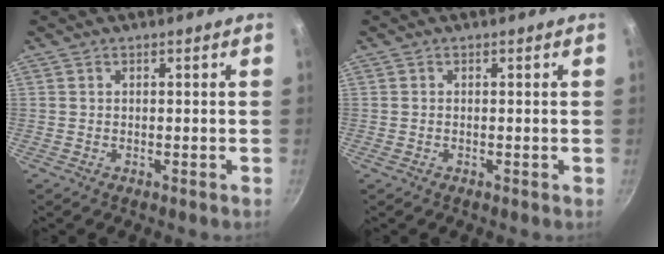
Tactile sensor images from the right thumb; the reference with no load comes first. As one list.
[{"total": 0.0}]